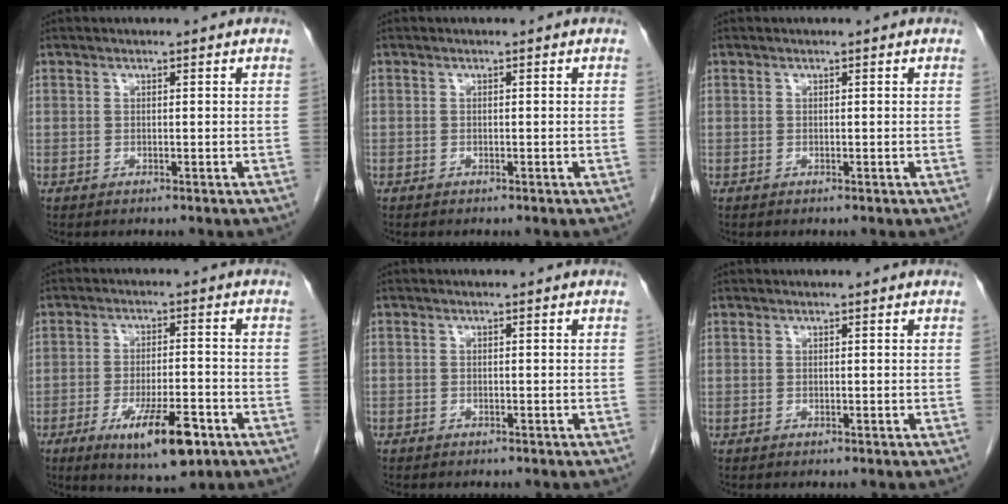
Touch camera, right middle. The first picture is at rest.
{"total": 0.0}
{"total": 0.0}
{"total": 10.5, "force": [-5.3, 2.6, 8.6], "torque": [-0.147, -0.015, -0.077]}
{"total": 0.9, "force": [-0.7, 0.6, 0.1], "torque": [-0.006, 0.003, -0.012]}
{"total": 0.0}